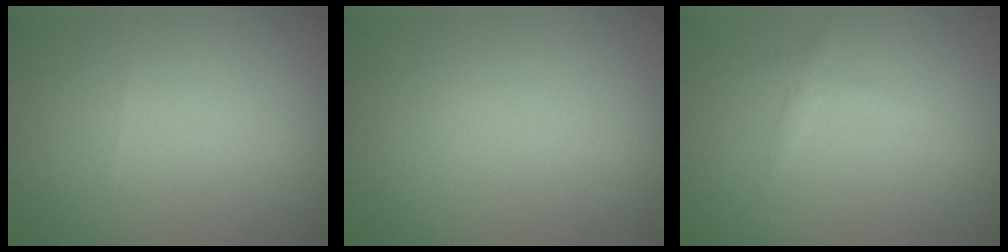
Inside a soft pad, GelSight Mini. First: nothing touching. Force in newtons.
{"total": 0.0}
{"total": 1.2, "press": 1.2, "slide": 0.1}